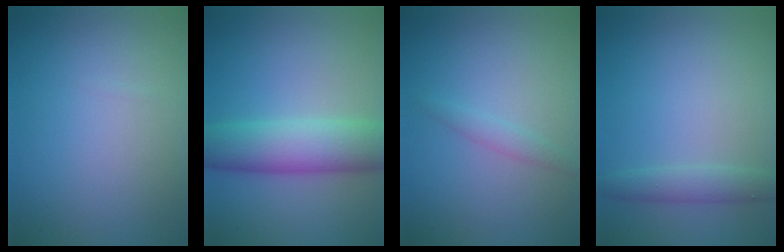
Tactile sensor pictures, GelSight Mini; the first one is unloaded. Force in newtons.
{"total": 7.0, "press": 7.0, "slide": 0.2}
{"total": 1.2, "press": 1.2, "slide": 0.1}
{"total": 2.1, "press": 2.1, "slide": 0.1}